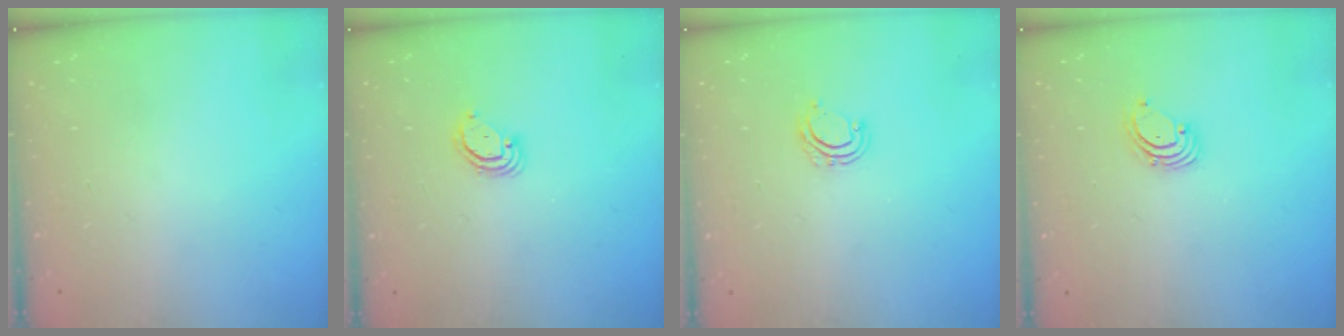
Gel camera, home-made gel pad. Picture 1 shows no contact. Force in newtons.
{"total": 3.6, "press": 3.6, "slide": 0.2}
{"total": 6.0, "press": 5.8, "slide": 1.6}
{"total": 1.6, "press": 1.6, "slide": 0.1}